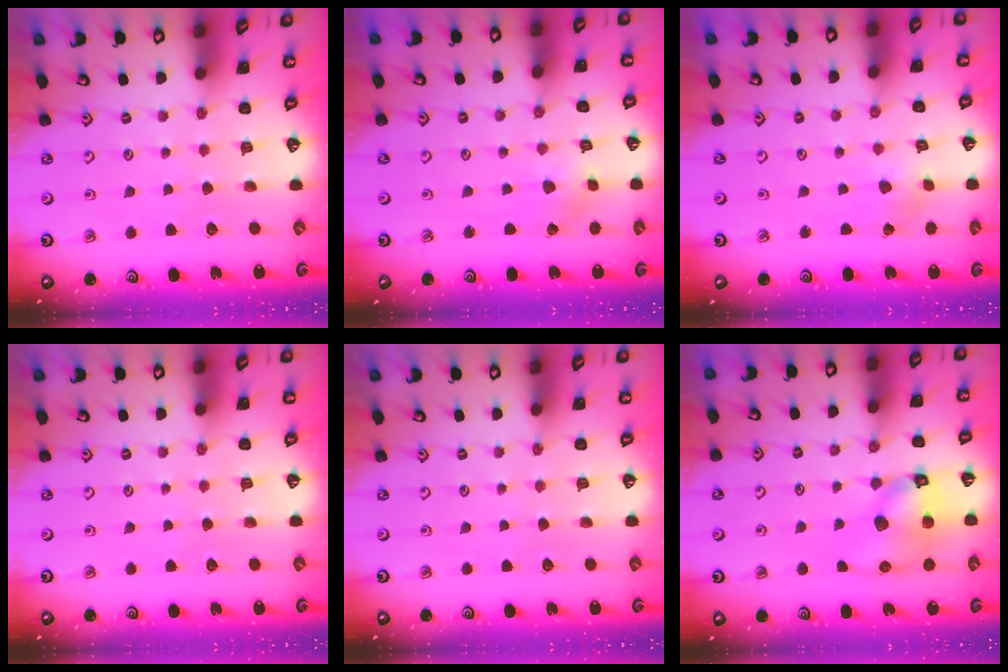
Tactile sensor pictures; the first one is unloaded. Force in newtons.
{"total": 1.9, "press": 1.9, "slide": 0.1}
{"total": 2.3, "press": 2.3, "slide": 0.3}
{"total": 0.0}
{"total": 0.0}
{"total": 10.3, "press": 10.2, "slide": 1.4}